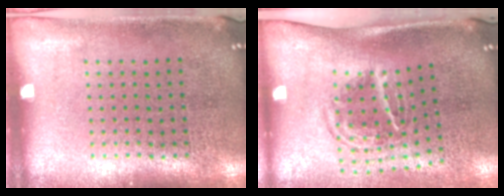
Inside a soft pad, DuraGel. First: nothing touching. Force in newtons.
{"total": 1.8, "press": 1.1, "slide": 1.5}